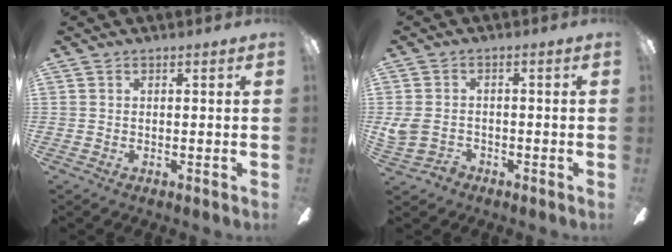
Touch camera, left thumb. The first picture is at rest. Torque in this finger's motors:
{"motor_torque": [0.04, 0.04, 0.28, -0.28, 0.00]}